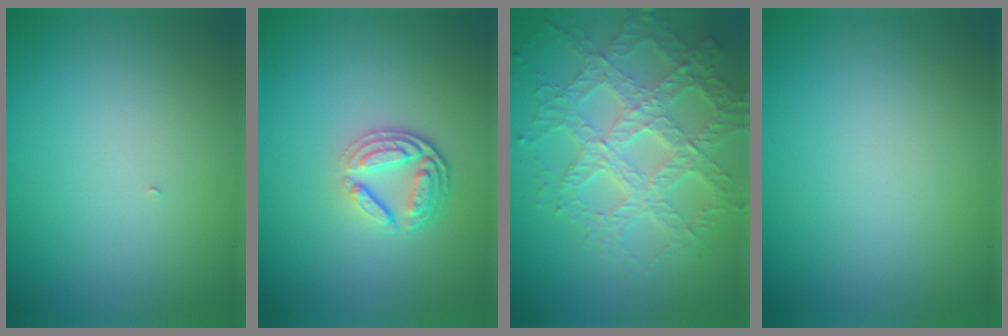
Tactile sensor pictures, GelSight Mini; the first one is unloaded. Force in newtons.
{"total": 3.8, "press": 2.8, "slide": 2.5}
{"total": 7.2, "press": 5.2, "slide": 5.0}
{"total": 0.0}